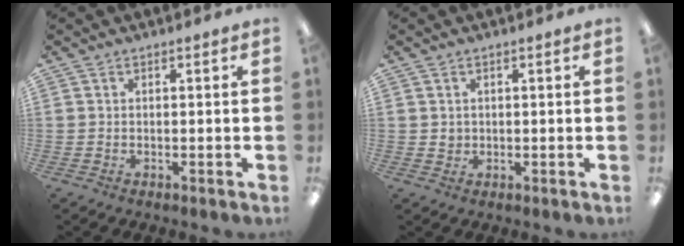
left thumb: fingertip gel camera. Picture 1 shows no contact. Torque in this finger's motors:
{"motor_torque": [-0.08, 0.07, -0.01, -0.04, 0.00]}